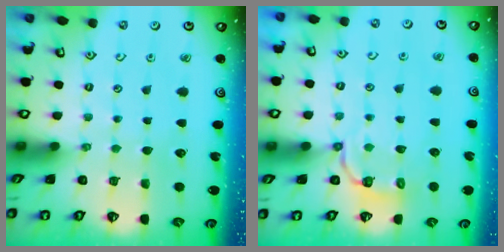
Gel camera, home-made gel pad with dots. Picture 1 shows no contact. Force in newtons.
{"total": 3.8, "press": 2.9, "slide": 2.5}